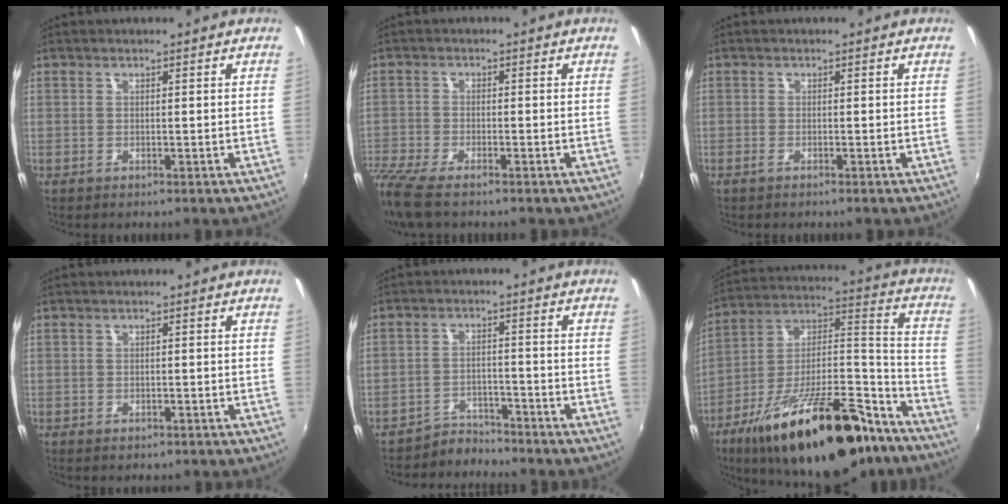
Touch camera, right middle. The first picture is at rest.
{"total": 9.9, "force": [-7.6, 2.7, 5.7], "torque": [-0.148, -0.042, -0.146]}
{"total": 1.0, "force": [-0.8, 0.0, 0.6], "torque": [-0.014, -0.003, -0.018]}
{"total": 1.3, "force": [-0.8, 0.8, 0.7], "torque": [-0.012, -0.003, -0.012]}
{"total": 4.0, "force": [-3.8, 1.0, -0.9], "torque": [0.015, 0.015, -0.062]}
{"total": 28.8, "force": [-19.5, 9.7, 18.8], "torque": [-0.293, 0.010, -0.289]}